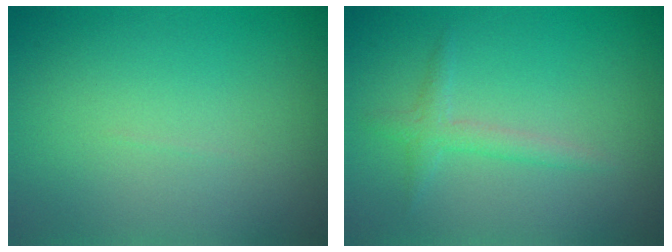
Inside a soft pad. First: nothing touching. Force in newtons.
{"total": 1.7, "press": 1.7, "slide": 0.1}